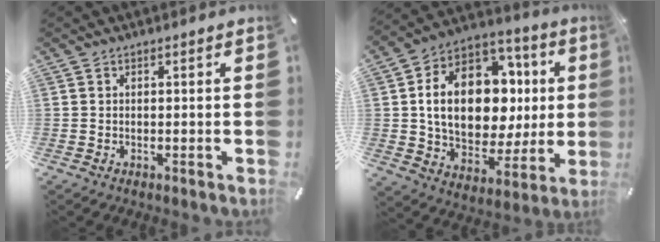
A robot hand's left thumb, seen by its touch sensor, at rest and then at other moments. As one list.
[{"total": 21.5, "force": [3.0, 15.1, 15.0], "torque": [-0.261, -0.013, 0.061]}]